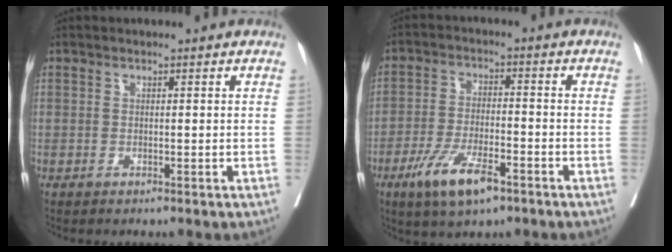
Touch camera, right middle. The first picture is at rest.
{"total": 9.1, "force": [-5.3, 2.5, 6.9], "torque": [-0.136, -0.013, -0.091]}